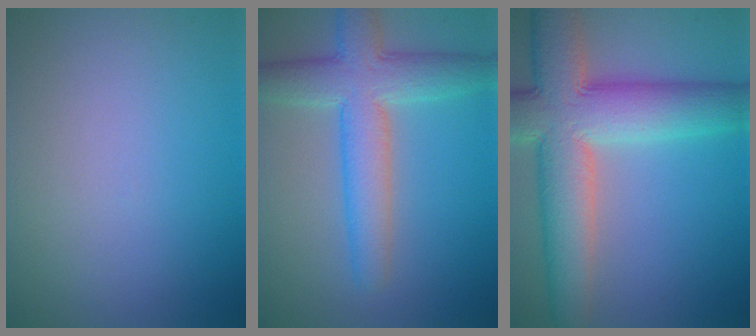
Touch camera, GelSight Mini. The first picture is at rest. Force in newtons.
{"total": 6.6, "press": 6.6, "slide": 0.3}
{"total": 11.1, "press": 11.0, "slide": 0.5}